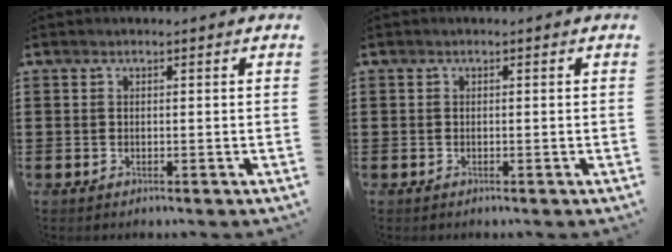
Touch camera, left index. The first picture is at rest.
{"total": 0.0}